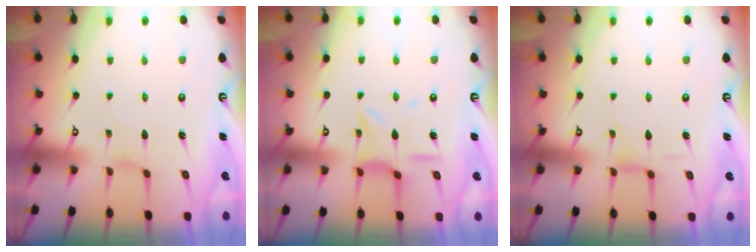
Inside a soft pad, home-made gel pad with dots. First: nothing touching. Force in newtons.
{"total": 8.1, "press": 8.1, "slide": 0.6}
{"total": 1.1, "press": 1.1, "slide": 0.2}